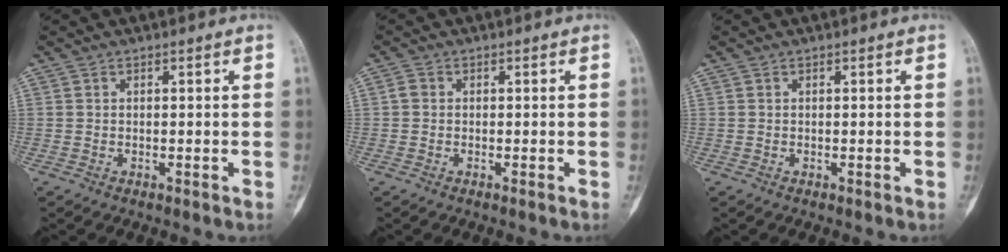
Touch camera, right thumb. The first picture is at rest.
{"total": 1.1, "force": [-0.2, 0.7, 0.8], "torque": [-0.014, 0.001, -0.010]}
{"total": 0.0}